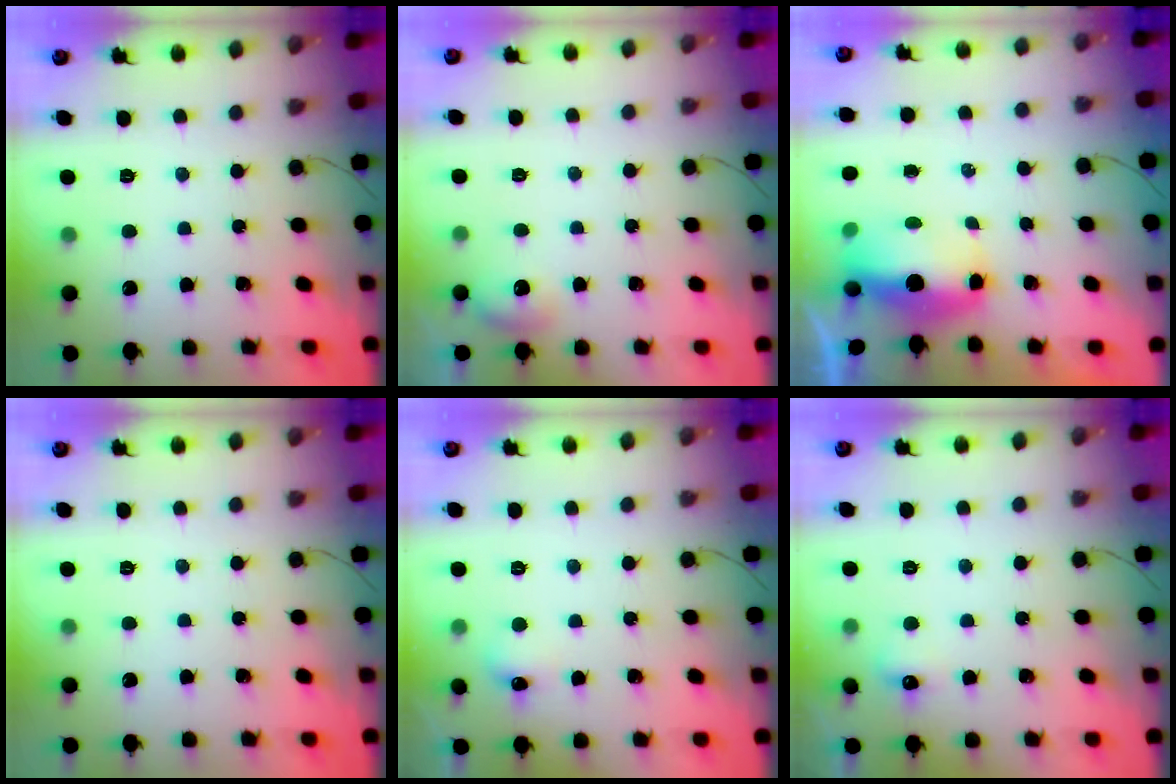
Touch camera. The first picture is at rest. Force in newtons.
{"total": 5.6, "press": 5.5, "slide": 1.4}
{"total": 8.7, "press": 7.0, "slide": 5.1}
{"total": 0.0}
{"total": 5.3, "press": 5.1, "slide": 1.3}
{"total": 4.4, "press": 4.2, "slide": 1.2}